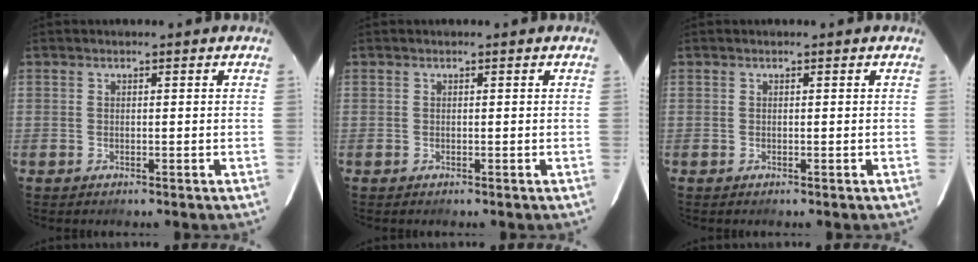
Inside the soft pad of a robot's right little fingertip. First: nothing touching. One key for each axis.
{"total": 0.0}
{"total": 0.0}